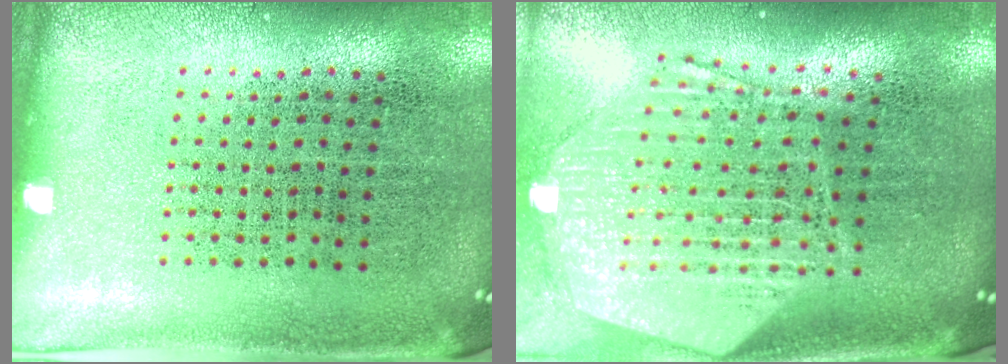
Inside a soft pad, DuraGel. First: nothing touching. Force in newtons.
{"total": 3.0, "press": 2.4, "slide": 1.8}